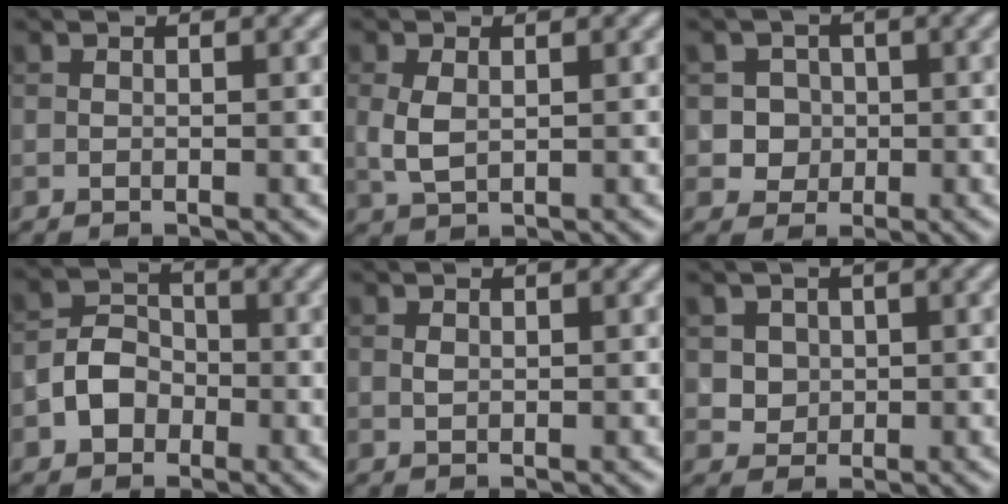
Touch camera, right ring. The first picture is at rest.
{"total": 2.2, "force": [0.3, 1.3, 1.8], "torque": [-0.049, 0.000, 0.009]}
{"total": 2.7, "force": [0.1, 2.6, 0.7], "torque": [0.009, 0.006, 0.003]}
{"total": 3.6, "force": [-1.5, 2.9, 1.7], "torque": [-0.026, 0.008, -0.029]}
{"total": 0.5, "force": [0.1, 0.4, 0.3], "torque": [-0.008, 0.000, 0.002]}
{"total": 2.7, "force": [0.9, 2.4, 1.0], "torque": [-0.018, 0.003, 0.028]}